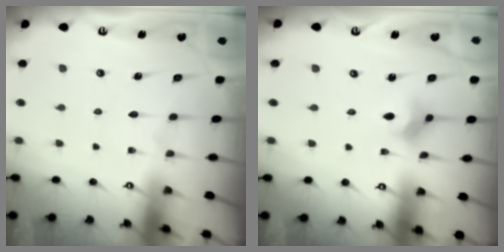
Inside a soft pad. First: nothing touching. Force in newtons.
{"total": 2.7, "press": 2.6, "slide": 0.6}